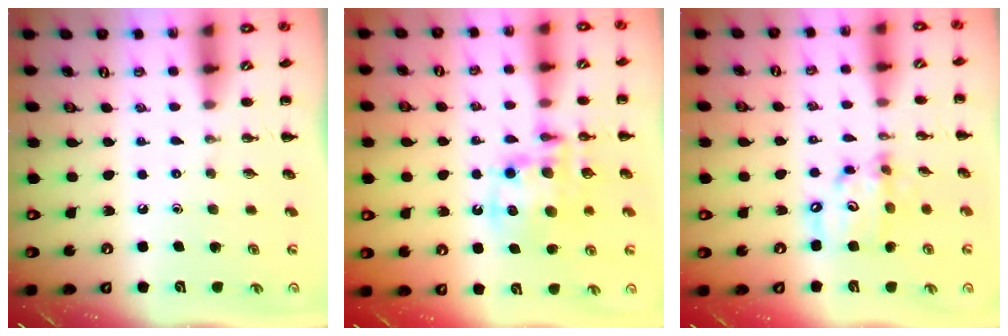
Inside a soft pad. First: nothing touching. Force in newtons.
{"total": 12.2, "press": 11.7, "slide": 3.2}
{"total": 11.4, "press": 11.1, "slide": 2.5}